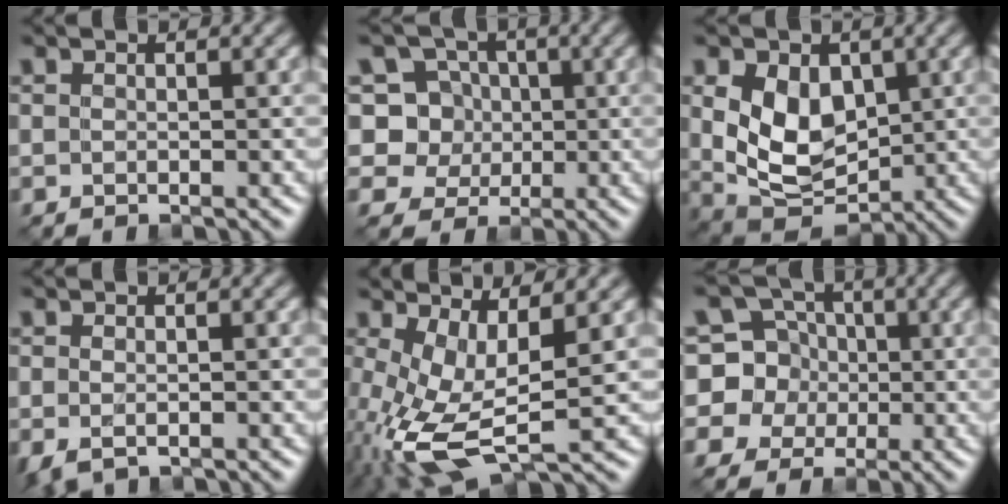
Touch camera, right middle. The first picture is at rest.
{"total": 6.3, "force": [1.6, 5.7, 2.2], "torque": [-0.026, 0.005, 0.019]}
{"total": 6.8, "force": [0.8, 4.7, 4.8], "torque": [-0.097, -0.012, 0.016]}
{"total": 2.1, "force": [-1.2, 1.0, 1.4], "torque": [-0.038, -0.012, -0.020]}
{"total": 8.5, "force": [-1.8, 3.5, 7.6], "torque": [-0.180, -0.010, -0.032]}
{"total": 8.2, "force": [0.7, 7.9, 2.1], "torque": [-0.062, 0.038, 0.001]}